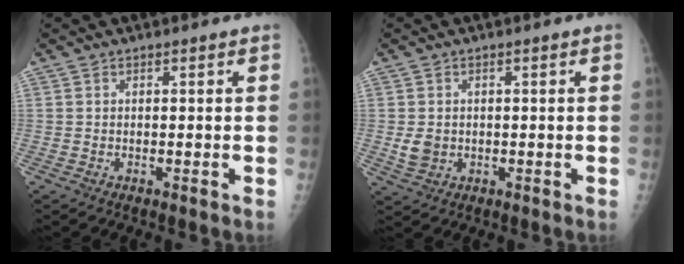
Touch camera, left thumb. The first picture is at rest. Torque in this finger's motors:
{"motor_torque": [0.43, 0.64, 0.40, -0.36, 0.01]}